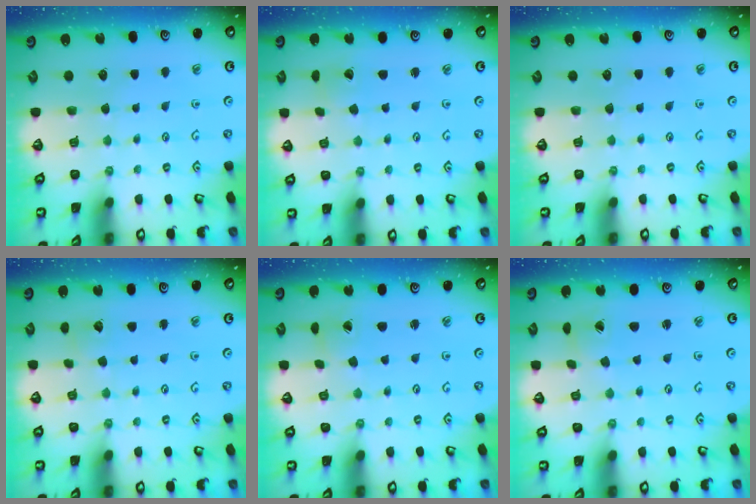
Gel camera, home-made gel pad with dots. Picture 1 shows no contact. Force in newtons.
{"total": 0.7, "press": 0.7, "slide": 0.1}
{"total": 0.0}
{"total": 3.5, "press": 3.5, "slide": 0.5}
{"total": 0.8, "press": 0.8, "slide": 0.0}
{"total": 1.3, "press": 1.3, "slide": 0.0}